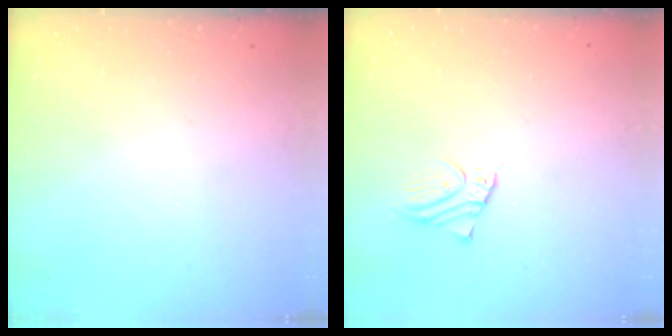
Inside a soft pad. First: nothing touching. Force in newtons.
{"total": 2.6, "press": 2.6, "slide": 0.0}